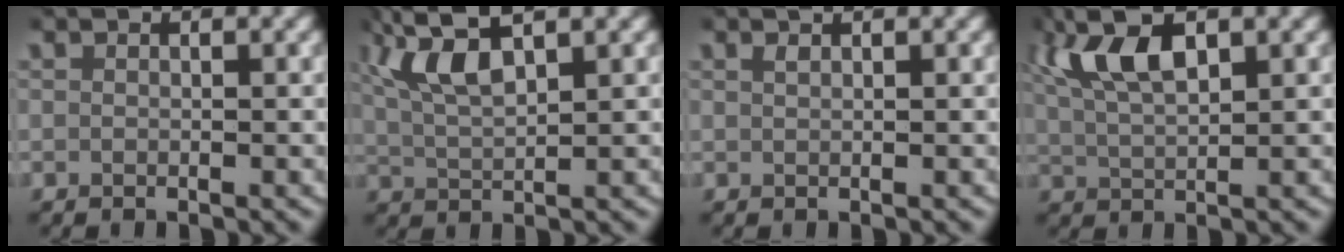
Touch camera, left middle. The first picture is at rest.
{"total": 5.3, "force": [2.3, 2.1, 4.4], "torque": [-0.101, 0.001, 0.042]}
{"total": 0.7, "force": [0.5, 0.1, 0.4], "torque": [-0.006, 0.003, 0.010]}
{"total": 6.4, "force": [2.5, 3.0, 5.1], "torque": [-0.115, 0.000, 0.045]}